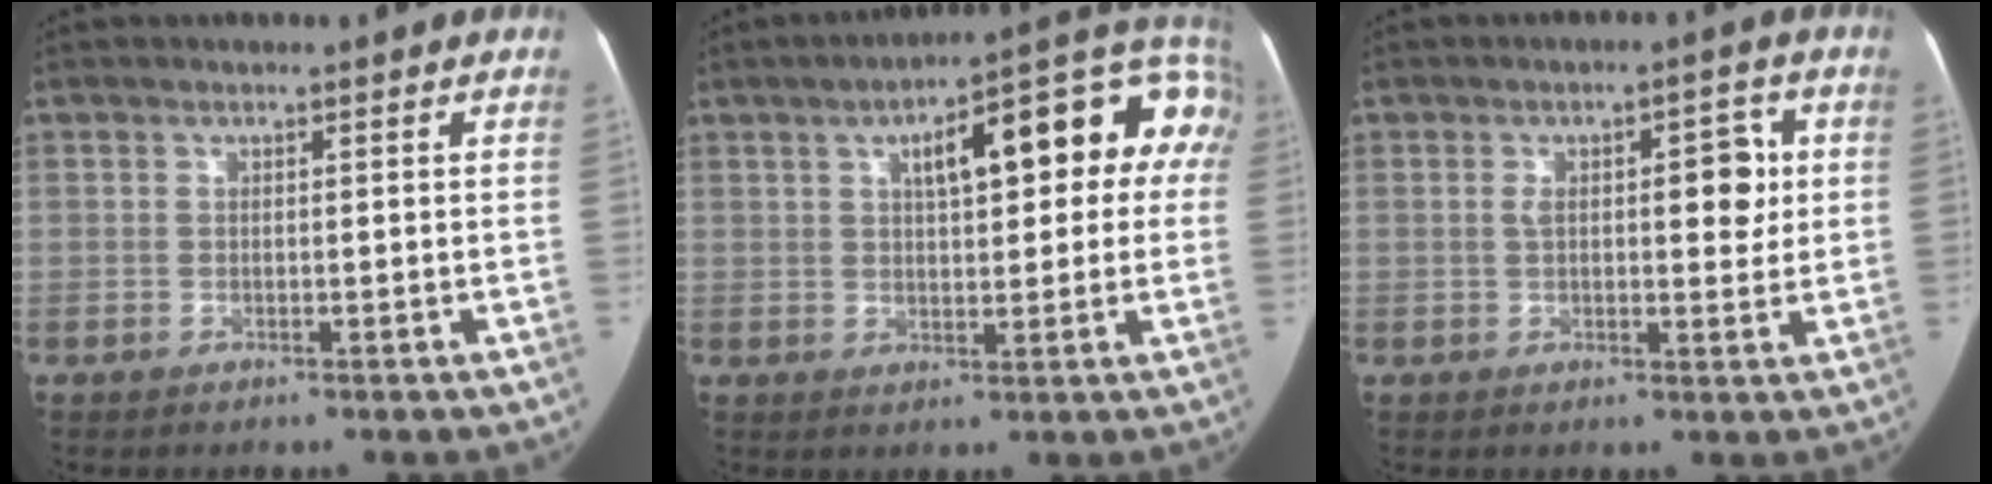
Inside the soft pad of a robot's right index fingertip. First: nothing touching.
{"total": 17.5, "force": [5.5, 5.9, 15.6], "torque": [-0.207, 0.055, 0.067]}
{"total": 7.3, "force": [1.5, 3.0, 6.5], "torque": [-0.089, 0.016, 0.023]}